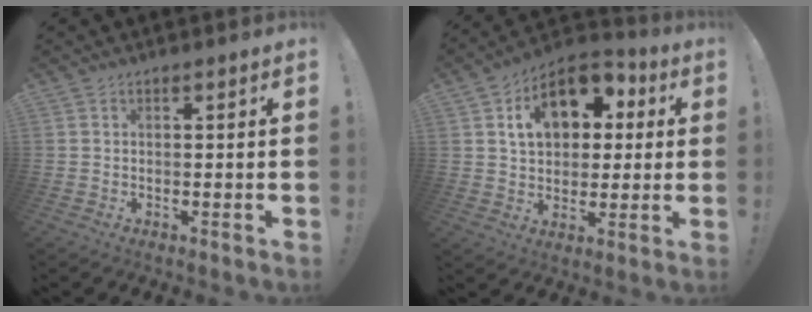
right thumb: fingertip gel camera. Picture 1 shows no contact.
{"total": 16.4, "force": [5.9, 11.4, 10.2], "torque": [-0.146, -0.013, 0.108]}